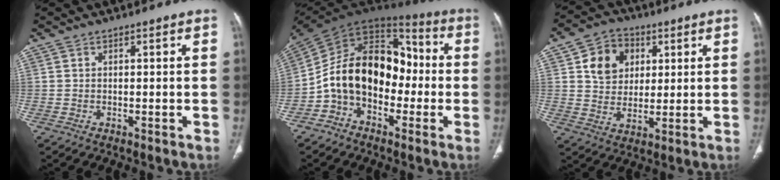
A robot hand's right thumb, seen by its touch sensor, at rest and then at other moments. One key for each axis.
{"total": 18.1, "fx": -3.1, "fy": 12.6, "fz": 12.7, "tx": -0.182, "ty": 0.071, "tz": -0.061}
{"total": 10.5, "fx": 3.4, "fy": 8.3, "fz": 5.4, "tx": -0.058, "ty": -0.008, "tz": 0.061}